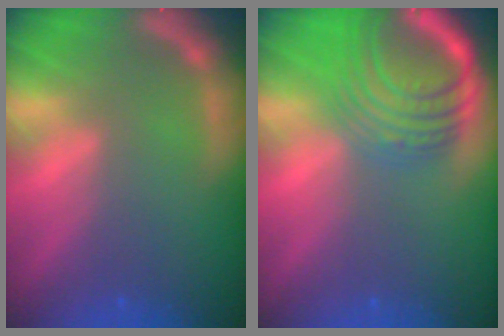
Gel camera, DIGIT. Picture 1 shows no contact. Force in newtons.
{"total": 10.0}